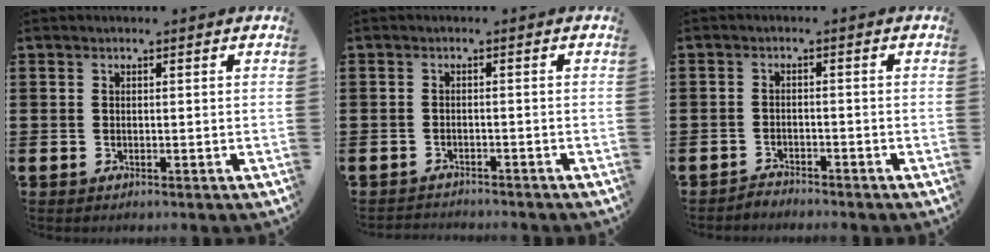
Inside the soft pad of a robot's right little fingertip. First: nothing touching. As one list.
[{"total": 1.2, "force": [-1.2, 0.0, -0.2], "torque": [-0.001, 0.004, -0.027]}, {"total": 1.7, "force": [-1.7, 0.0, -0.2], "torque": [-0.001, 0.006, -0.037]}]